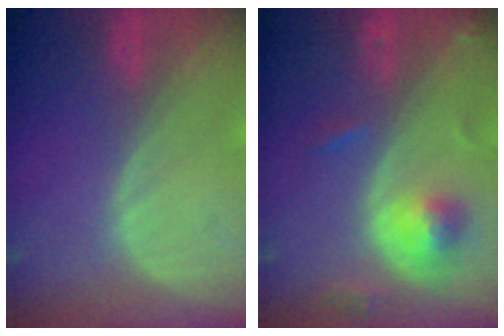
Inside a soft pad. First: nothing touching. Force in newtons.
{"total": 5.5, "press": 4.9, "slide": 2.3}